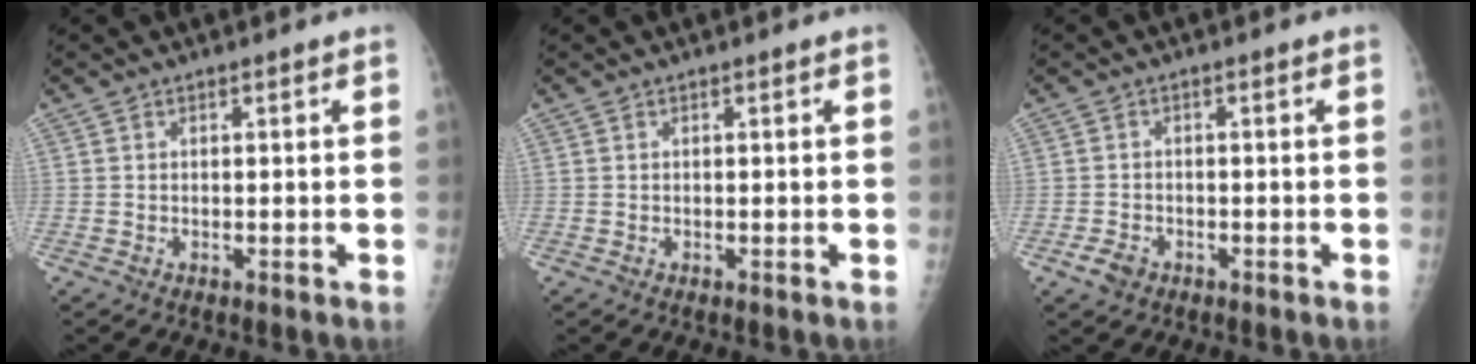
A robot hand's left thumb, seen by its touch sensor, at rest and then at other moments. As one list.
[{"total": 0.0}, {"total": 2.8, "force": [-1.6, 2.0, 1.2], "torque": [-0.021, 0.006, -0.025]}]